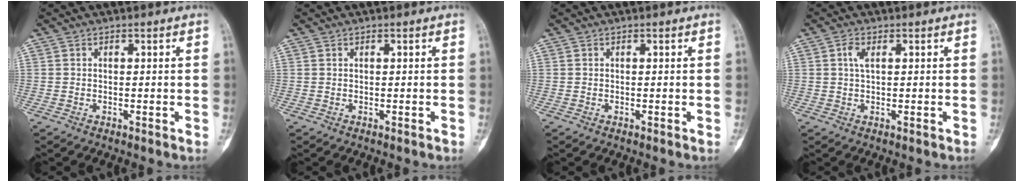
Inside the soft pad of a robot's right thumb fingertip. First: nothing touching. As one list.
[{"total": 0.0}, {"total": 0.0}, {"total": 2.5, "force": [0.6, 1.1, 2.2], "torque": [-0.049, 0.001, 0.011]}]